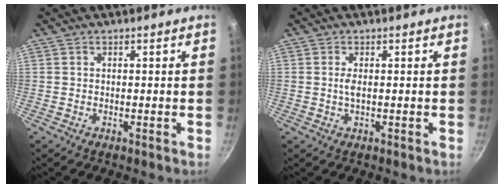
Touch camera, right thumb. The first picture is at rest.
{"total": 1.6, "force": [0.1, 0.5, 1.5], "torque": [-0.033, 0.000, 0.004]}